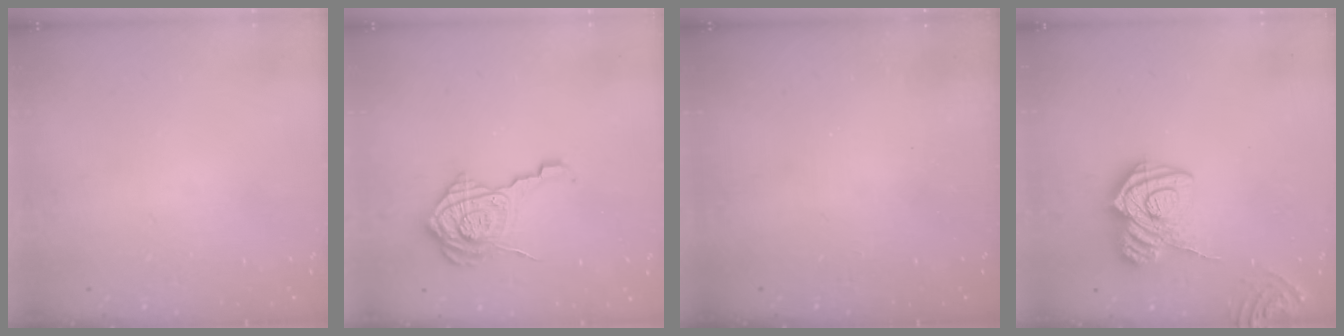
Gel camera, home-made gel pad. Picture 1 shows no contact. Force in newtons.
{"total": 14.0, "press": 14.0, "slide": 1.0}
{"total": 2.5, "press": 2.4, "slide": 0.8}
{"total": 16.0, "press": 15.9, "slide": 1.7}